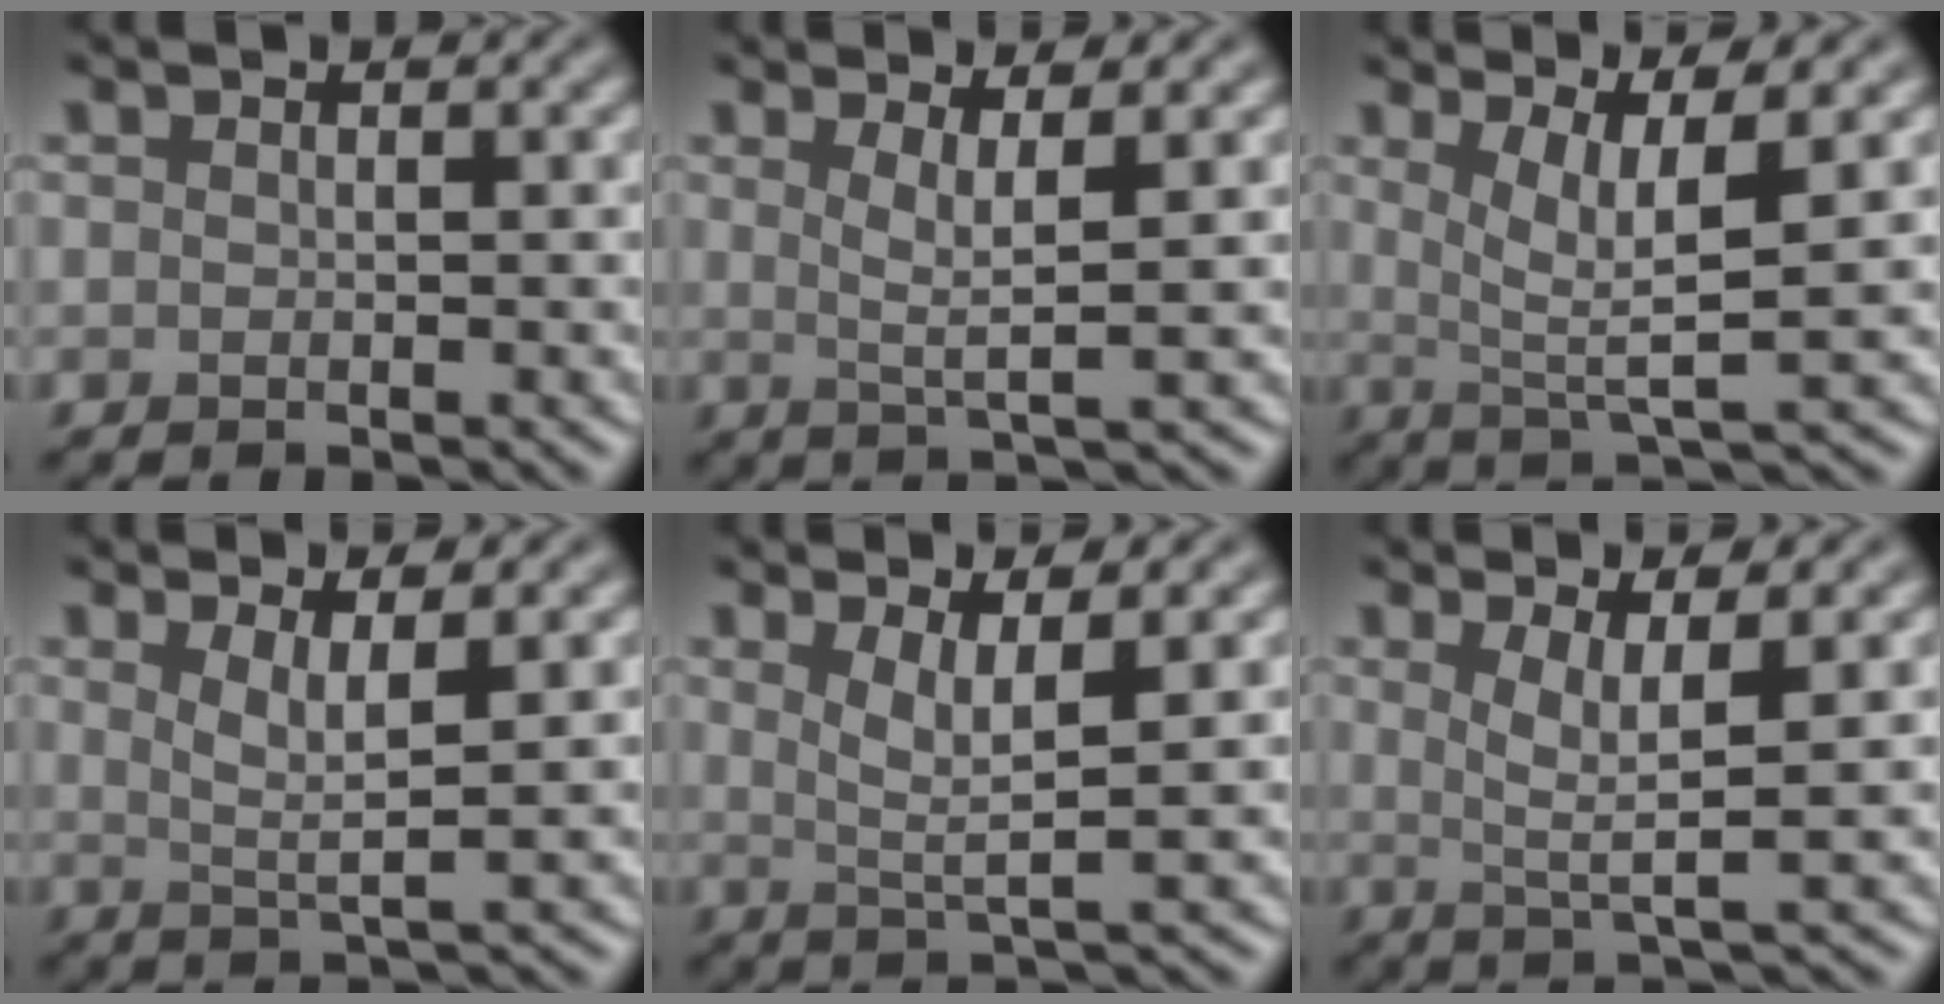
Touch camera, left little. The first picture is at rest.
{"total": 2.8, "force": [1.0, 0.4, 2.5], "torque": [-0.043, -0.006, 0.019]}
{"total": 5.2, "force": [1.5, 1.1, 4.9], "torque": [-0.082, -0.006, 0.027]}
{"total": 3.0, "force": [1.2, 0.5, 2.7], "torque": [-0.045, -0.007, 0.024]}
{"total": 3.5, "force": [1.3, 0.7, 3.2], "torque": [-0.057, -0.008, 0.027]}
{"total": 3.7, "force": [1.1, 0.7, 3.5], "torque": [-0.061, -0.007, 0.022]}